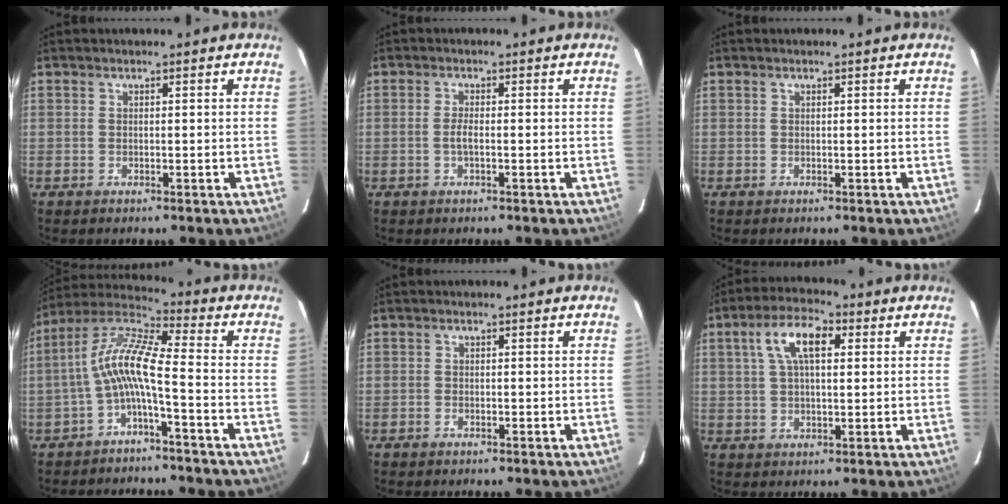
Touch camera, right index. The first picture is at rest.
{"total": 1.9, "force": [-0.5, 0.4, 1.8], "torque": [-0.037, 0.001, -0.011]}
{"total": 0.0}
{"total": 9.6, "force": [-2.7, 1.2, 9.1], "torque": [-0.201, 0.020, -0.058]}
{"total": 0.9, "force": [-0.7, 0.6, 0.0], "torque": [-0.002, 0.000, -0.015]}
{"total": 8.6, "force": [2.7, 3.8, 7.2], "torque": [-0.135, 0.022, 0.047]}